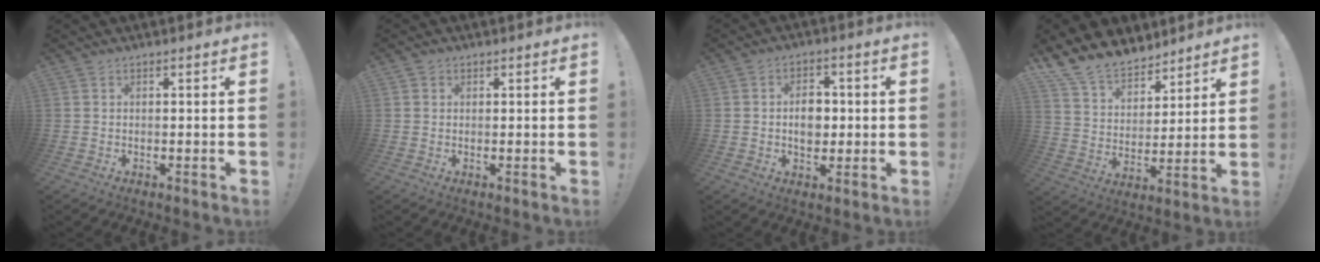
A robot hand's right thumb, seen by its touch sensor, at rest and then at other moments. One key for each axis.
{"total": 1.1, "fx": 0.5, "fy": 0.9, "fz": 0.1, "tx": 0.004, "ty": -0.002, "tz": 0.008}
{"total": 7.6, "fx": 0.0, "fy": 5.8, "fz": 4.9, "tx": -0.071, "ty": 0.005, "tz": -0.004}
{"total": 12.8, "fx": 10.9, "fy": 6.2, "fz": 2.5, "tx": -0.066, "ty": -0.090, "tz": 0.209}